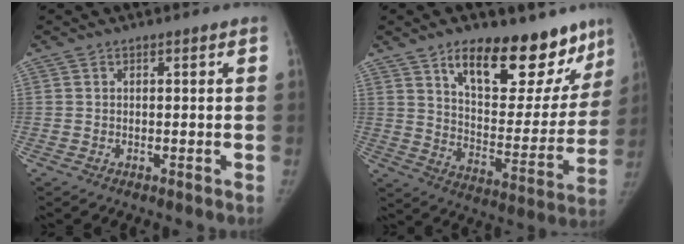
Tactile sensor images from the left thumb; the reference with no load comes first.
{"total": 23.3, "force": [15.5, 10.3, 13.9], "torque": [-0.136, -0.081, 0.233]}